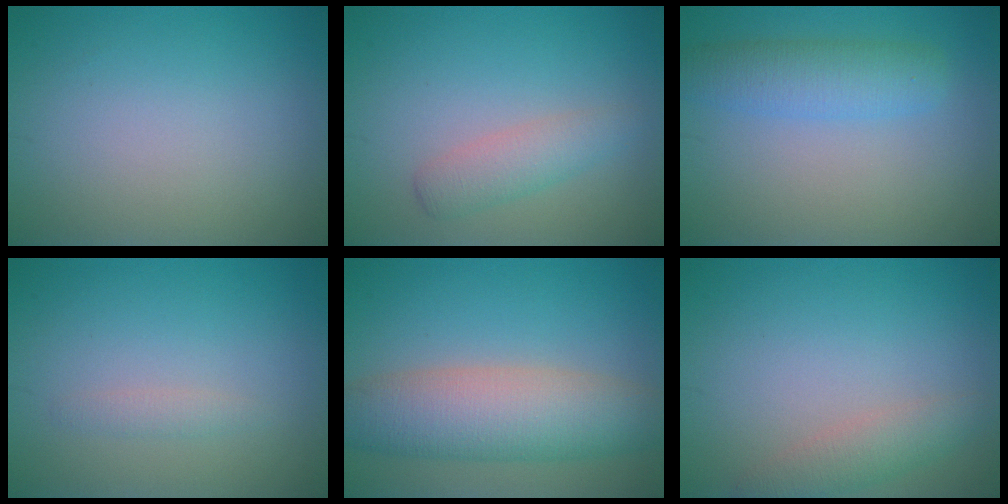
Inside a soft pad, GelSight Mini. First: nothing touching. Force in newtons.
{"total": 2.5, "press": 2.5, "slide": 0.0}
{"total": 3.9, "press": 3.9, "slide": 0.2}
{"total": 0.9, "press": 0.9, "slide": 0.1}
{"total": 7.6, "press": 7.6, "slide": 0.3}
{"total": 2.4, "press": 2.4, "slide": 0.2}